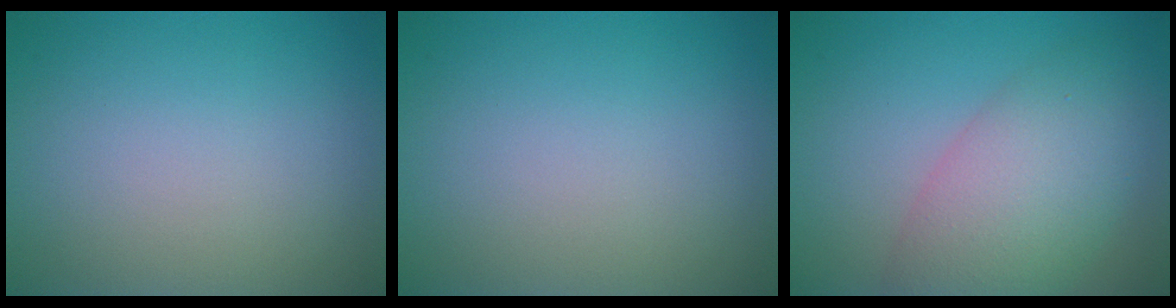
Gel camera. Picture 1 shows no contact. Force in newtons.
{"total": 0.0}
{"total": 7.0, "press": 7.0, "slide": 0.2}